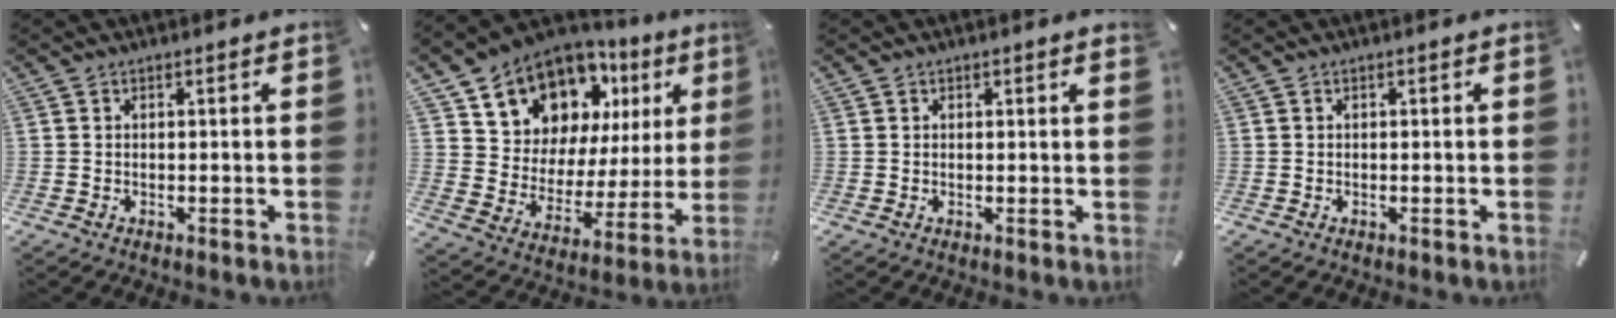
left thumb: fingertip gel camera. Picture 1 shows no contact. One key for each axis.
{"total": 13.6, "fx": 10.2, "fy": 8.5, "fz": 3.0, "tx": -0.059, "ty": -0.092, "tz": 0.183}
{"total": 0.0}
{"total": 0.0}